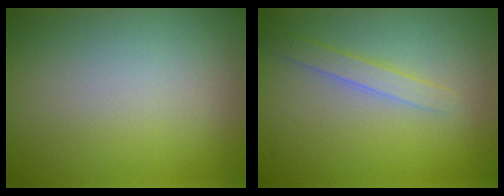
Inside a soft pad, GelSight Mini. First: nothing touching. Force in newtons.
{"total": 1.8, "press": 1.8, "slide": 0.0}